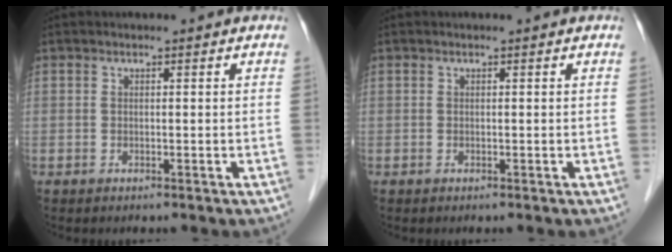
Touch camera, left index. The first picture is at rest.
{"total": 0.0}